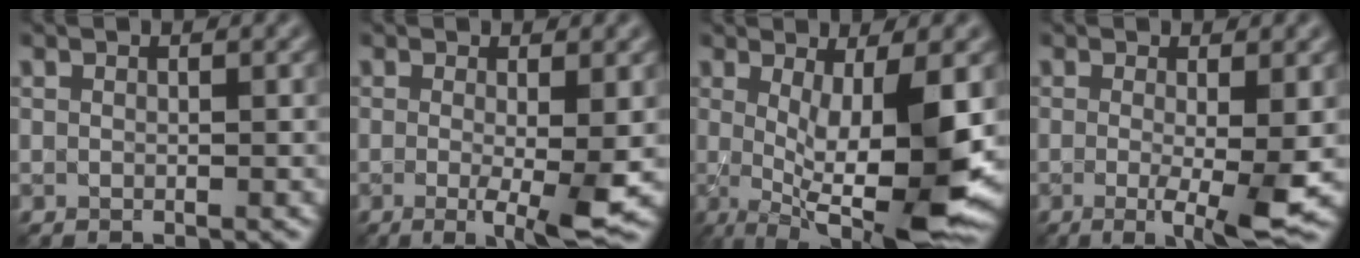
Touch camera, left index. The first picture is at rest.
{"total": 4.3, "force": [-0.7, 0.6, 4.2], "torque": [-0.063, -0.013, -0.007]}
{"total": 10.8, "force": [-0.6, 2.6, 10.5], "torque": [-0.154, -0.021, -0.003]}
{"total": 4.7, "force": [-0.8, 0.7, 4.5], "torque": [-0.071, -0.014, -0.009]}